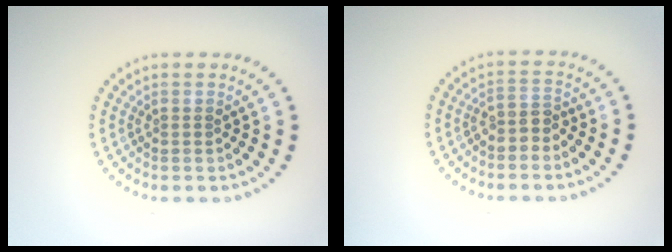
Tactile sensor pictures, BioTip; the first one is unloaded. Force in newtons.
{"total": 1.8, "press": 1.5, "slide": 0.9}